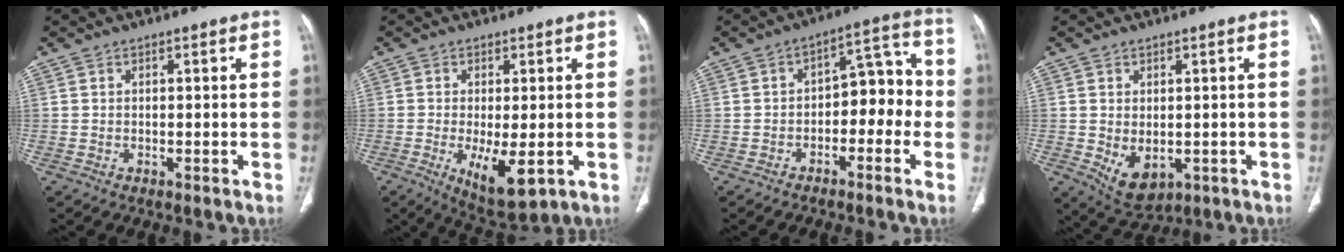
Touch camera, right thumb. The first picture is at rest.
{"total": 8.5, "force": [-2.2, 3.1, 7.6], "torque": [-0.125, -0.022, -0.027]}
{"total": 9.6, "force": [-2.6, 6.0, 7.0], "torque": [-0.055, 0.053, -0.046]}
{"total": 6.5, "force": [-1.1, 4.2, 4.9], "torque": [-0.069, -0.010, 0.003]}